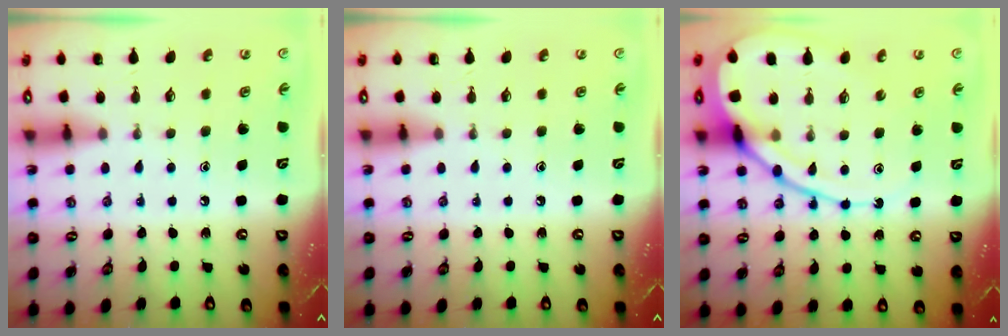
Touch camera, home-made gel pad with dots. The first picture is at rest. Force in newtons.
{"total": 0.0}
{"total": 13.7, "press": 13.6, "slide": 1.1}